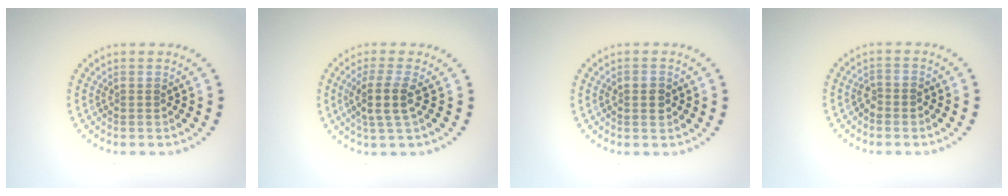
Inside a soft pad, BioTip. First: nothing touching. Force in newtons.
{"total": 2.9, "press": 2.3, "slide": 1.6}
{"total": 1.6, "press": 1.6, "slide": 0.2}
{"total": 0.9, "press": 0.8, "slide": 0.5}